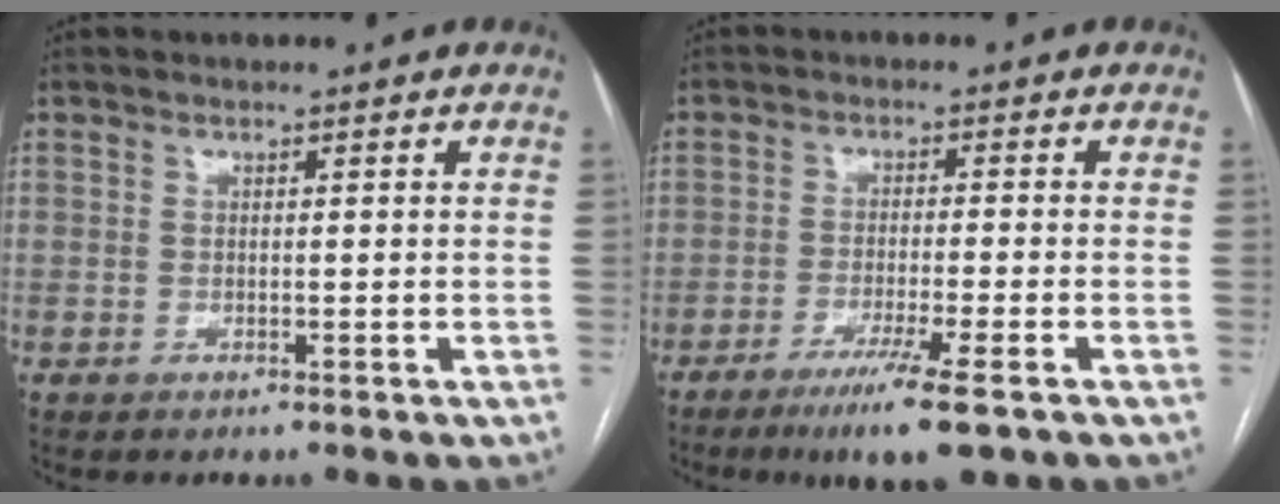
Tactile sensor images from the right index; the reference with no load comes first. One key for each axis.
{"total": 8.2, "fx": -5.1, "fy": -0.3, "fz": 6.3, "tx": -0.106, "ty": -0.022, "tz": -0.083}